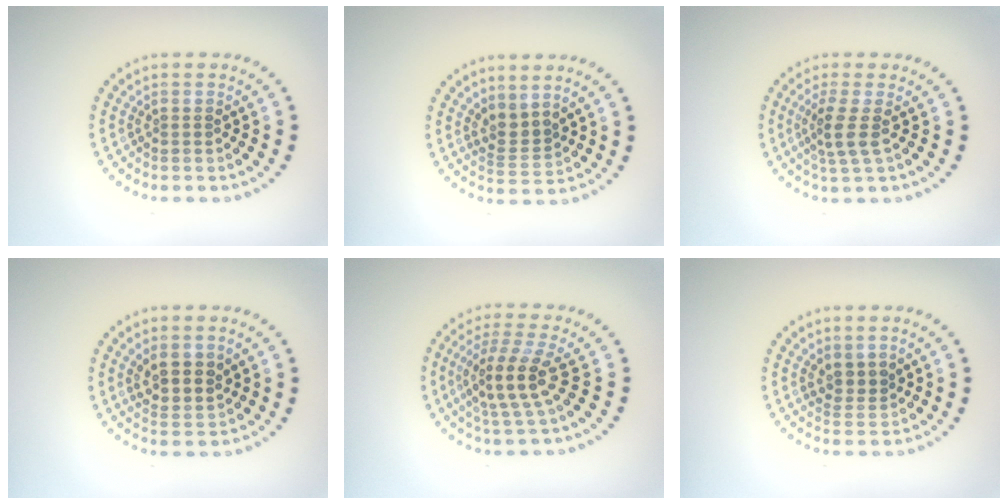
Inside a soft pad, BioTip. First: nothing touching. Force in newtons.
{"total": 2.2, "press": 1.4, "slide": 1.7}
{"total": 2.5, "press": 1.9, "slide": 1.6}
{"total": 3.0, "press": 2.7, "slide": 1.2}
{"total": 4.1, "press": 3.4, "slide": 2.3}
{"total": 1.9, "press": 1.4, "slide": 1.3}